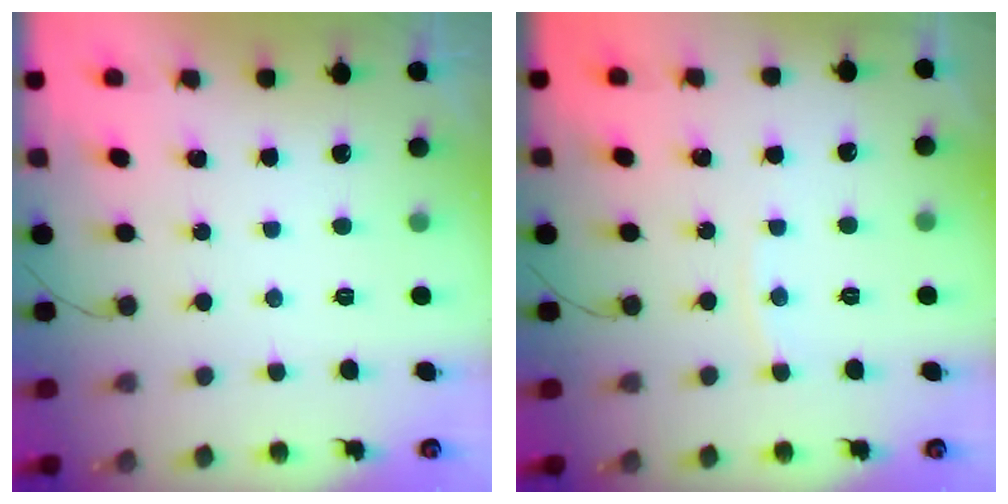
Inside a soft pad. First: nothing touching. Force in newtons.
{"total": 3.2, "press": 3.1, "slide": 0.4}